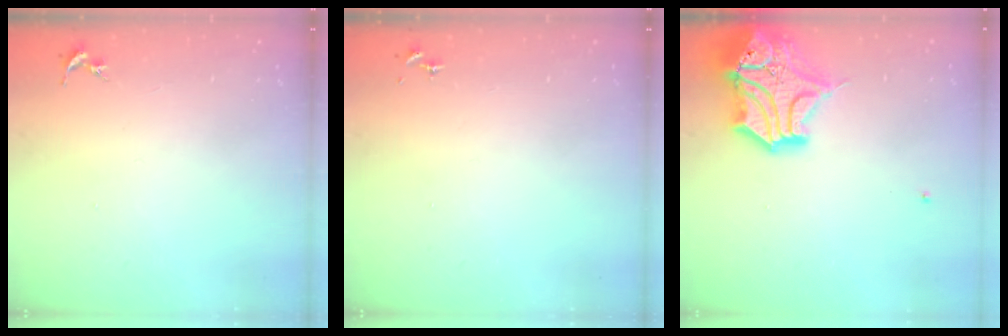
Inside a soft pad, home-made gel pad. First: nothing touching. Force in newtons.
{"total": 0.0}
{"total": 18.1, "press": 17.9, "slide": 2.4}